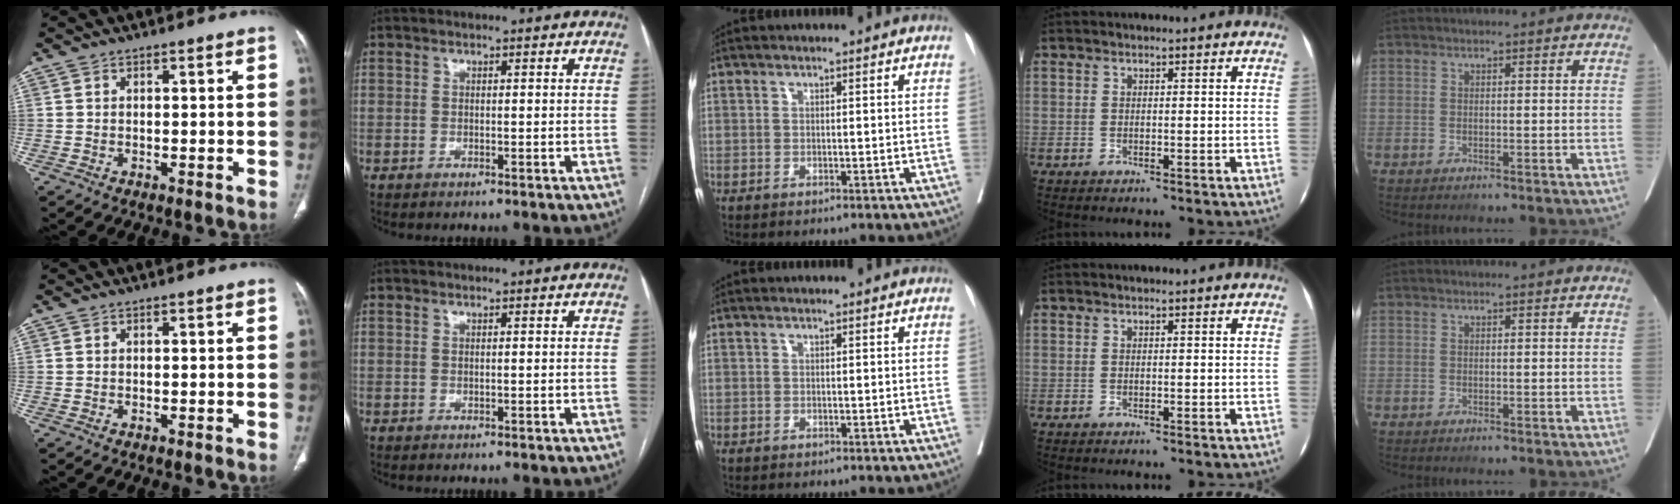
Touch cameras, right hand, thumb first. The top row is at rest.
{}